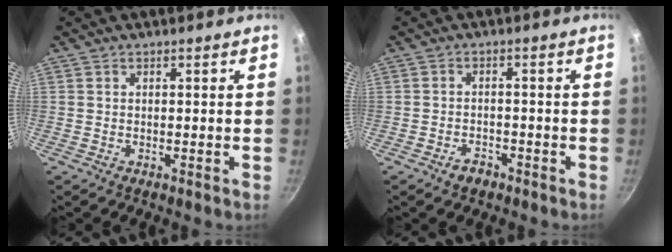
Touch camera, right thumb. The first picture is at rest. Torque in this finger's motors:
{"motor_torque": [-0.34, 0.12, -0.24, 0.06, 0.05]}